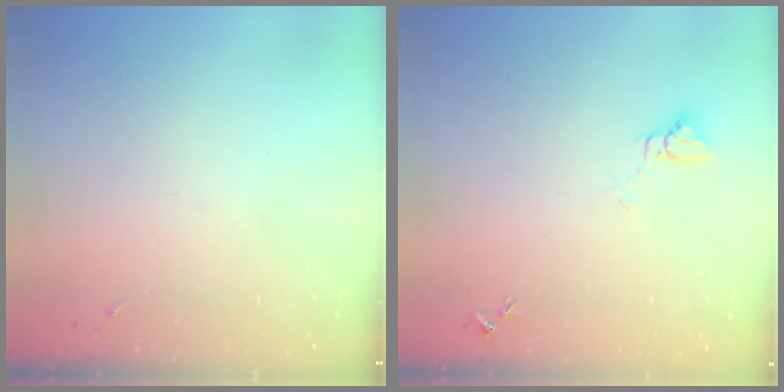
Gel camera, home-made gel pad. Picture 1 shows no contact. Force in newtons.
{"total": 4.1, "press": 4.1, "slide": 0.2}